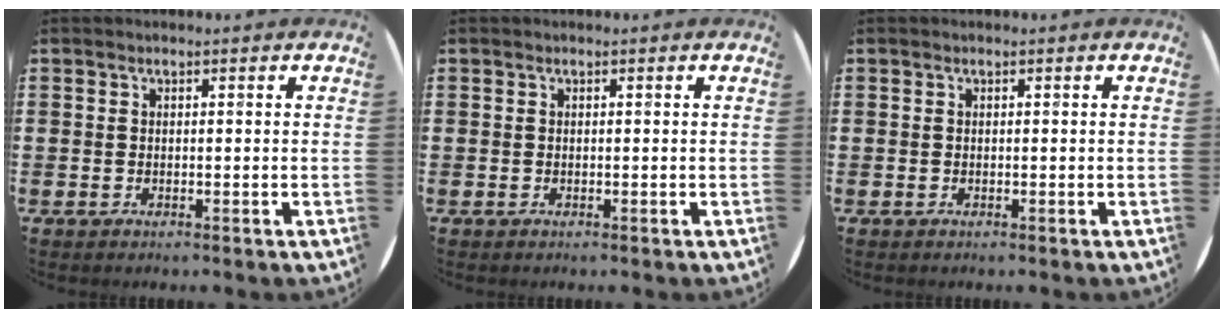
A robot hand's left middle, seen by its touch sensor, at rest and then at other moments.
{"total": 0.0}
{"total": 0.0}